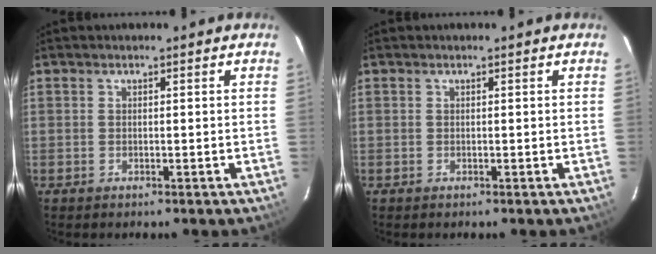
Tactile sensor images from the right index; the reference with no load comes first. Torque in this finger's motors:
{"motor_torque": [0.01, 0.02, -0.08, -0.01]}